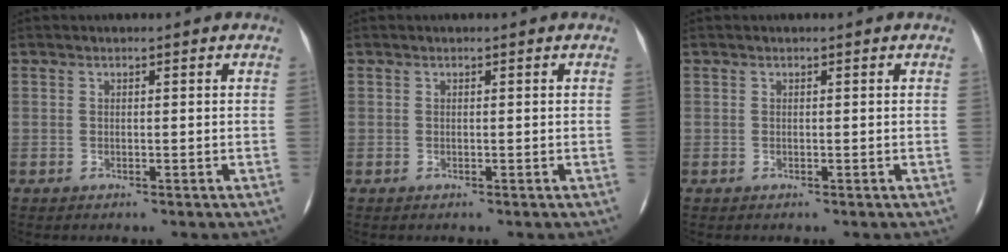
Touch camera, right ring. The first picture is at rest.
{"total": 0.0}
{"total": 0.0}